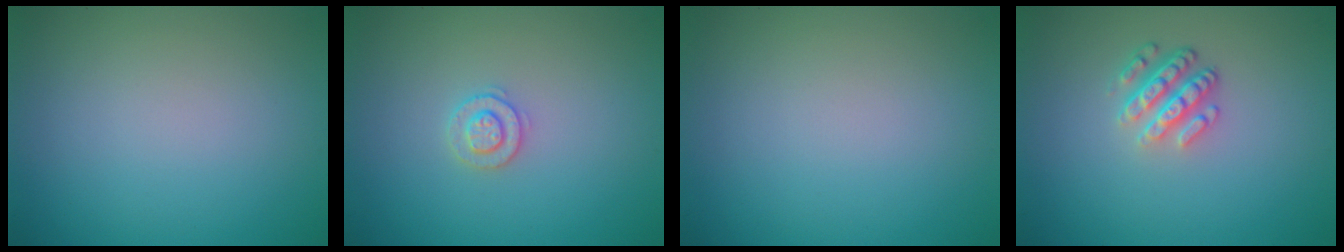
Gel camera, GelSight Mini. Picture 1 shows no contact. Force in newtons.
{"total": 1.8, "press": 1.8, "slide": 0.4}
{"total": 0.0}
{"total": 3.5, "press": 2.7, "slide": 2.2}